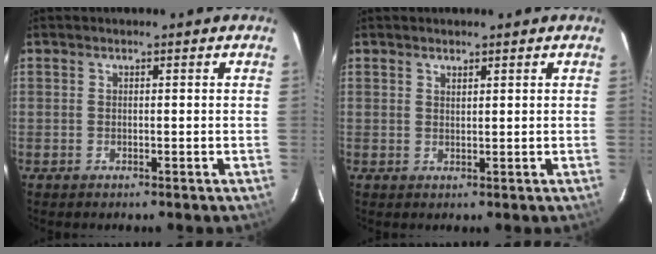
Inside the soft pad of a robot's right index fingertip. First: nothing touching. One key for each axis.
{"total": 1.0, "fx": 0.9, "fy": 0.2, "fz": 0.4, "tx": -0.008, "ty": 0.000, "tz": 0.016}